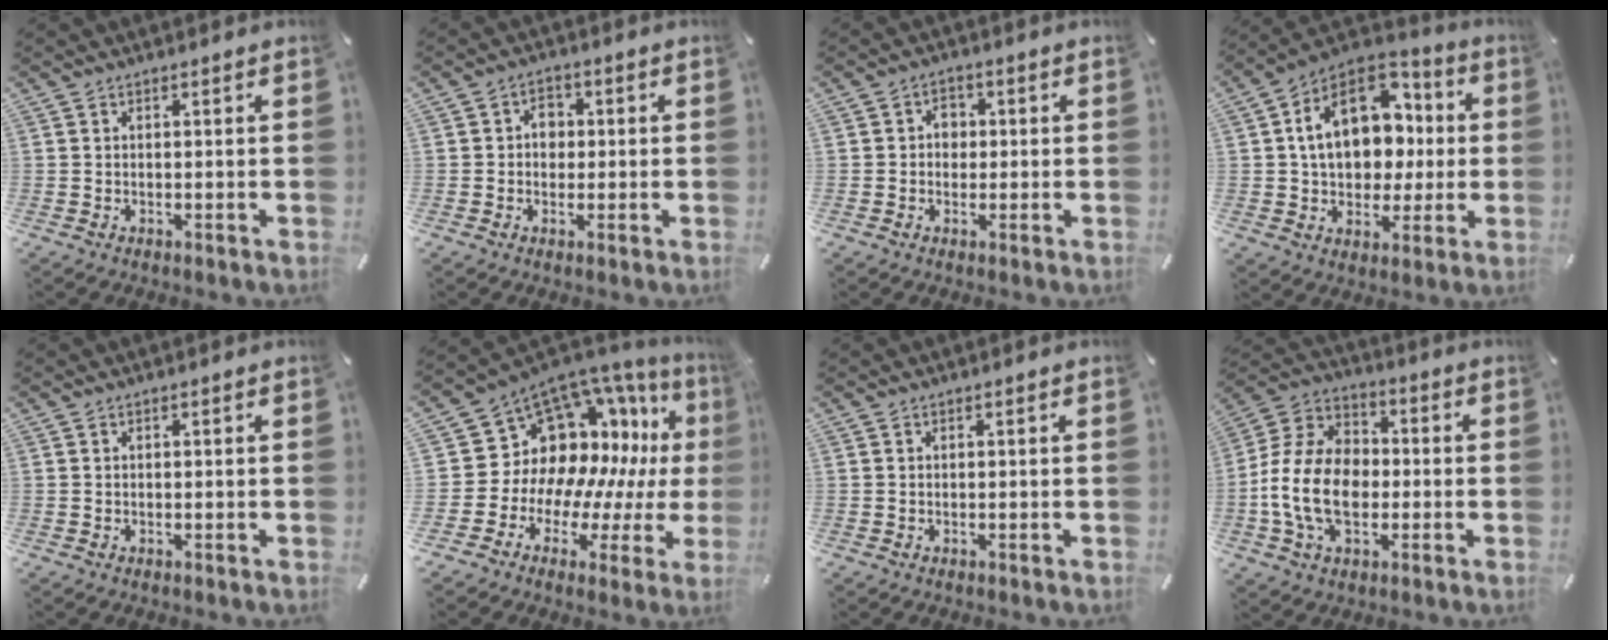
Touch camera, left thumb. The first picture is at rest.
{"total": 3.9, "force": [-0.2, 3.3, 2.1], "torque": [-0.019, 0.001, -0.011]}
{"total": 3.4, "force": [-0.4, 2.9, 1.8], "torque": [-0.020, 0.003, -0.013]}
{"total": 17.4, "force": [2.7, 13.3, 10.8], "torque": [-0.180, 0.002, 0.056]}
{"total": 0.0}
{"total": 15.6, "force": [6.1, 12.7, 6.6], "torque": [-0.096, -0.091, 0.132]}
{"total": 0.0}
{"total": 15.3, "force": [-3.3, 11.1, 10.1], "torque": [-0.236, 0.020, -0.060]}